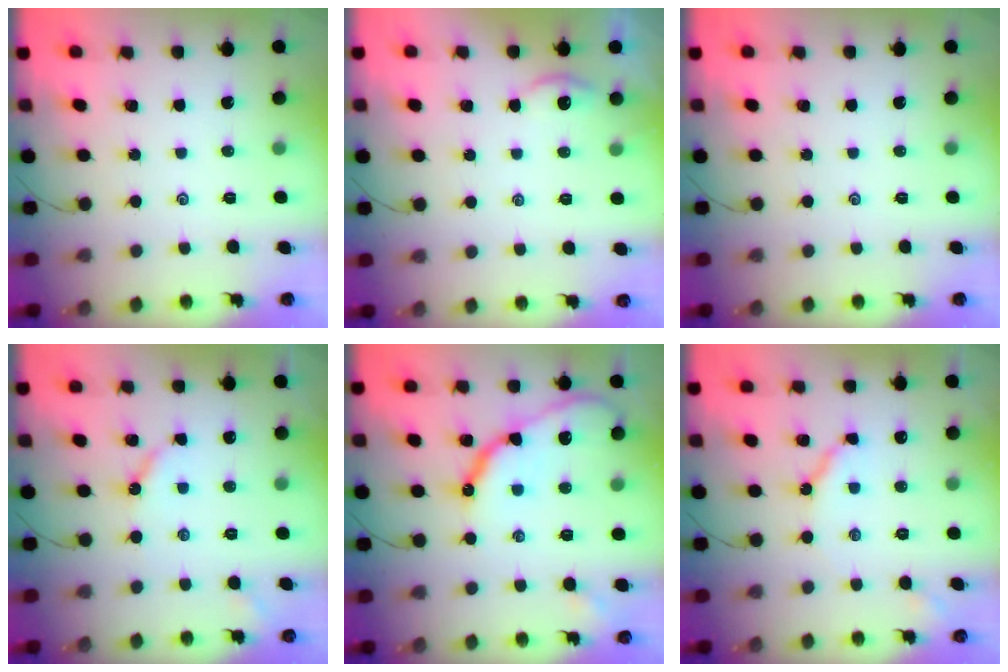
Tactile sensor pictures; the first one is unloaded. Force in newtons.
{"total": 1.9, "press": 1.9, "slide": 0.2}
{"total": 0.0}
{"total": 5.0, "press": 5.0, "slide": 0.5}
{"total": 13.1, "press": 13.1, "slide": 1.2}
{"total": 5.7, "press": 5.7, "slide": 0.8}